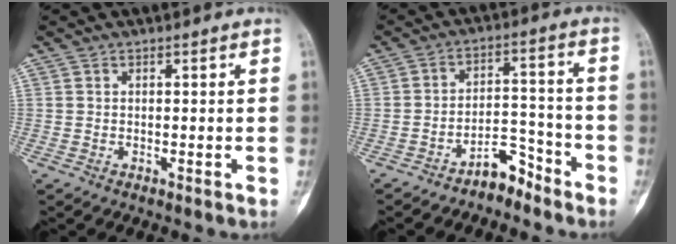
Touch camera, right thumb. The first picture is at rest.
{"total": 6.0, "force": [-5.1, 2.5, 1.9], "torque": [-0.011, 0.072, -0.089]}